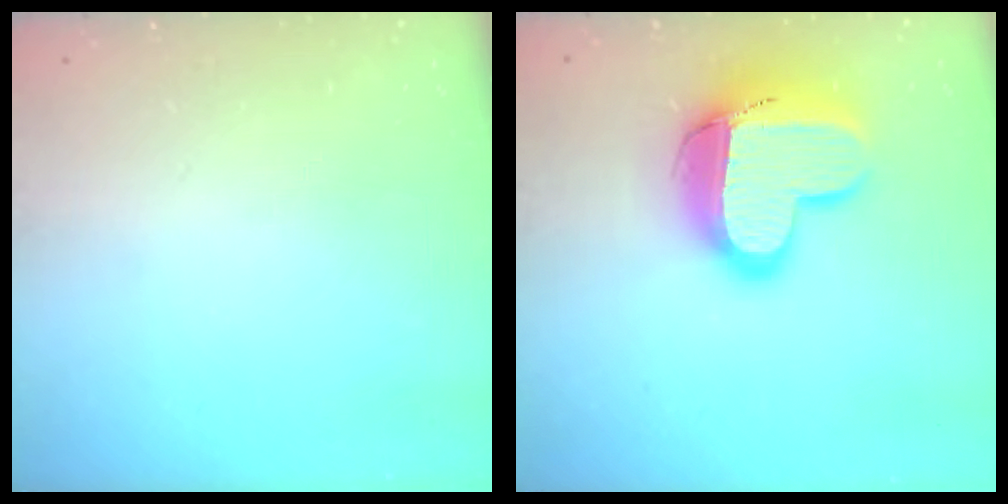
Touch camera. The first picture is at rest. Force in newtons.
{"total": 16.3, "press": 16.2, "slide": 1.4}